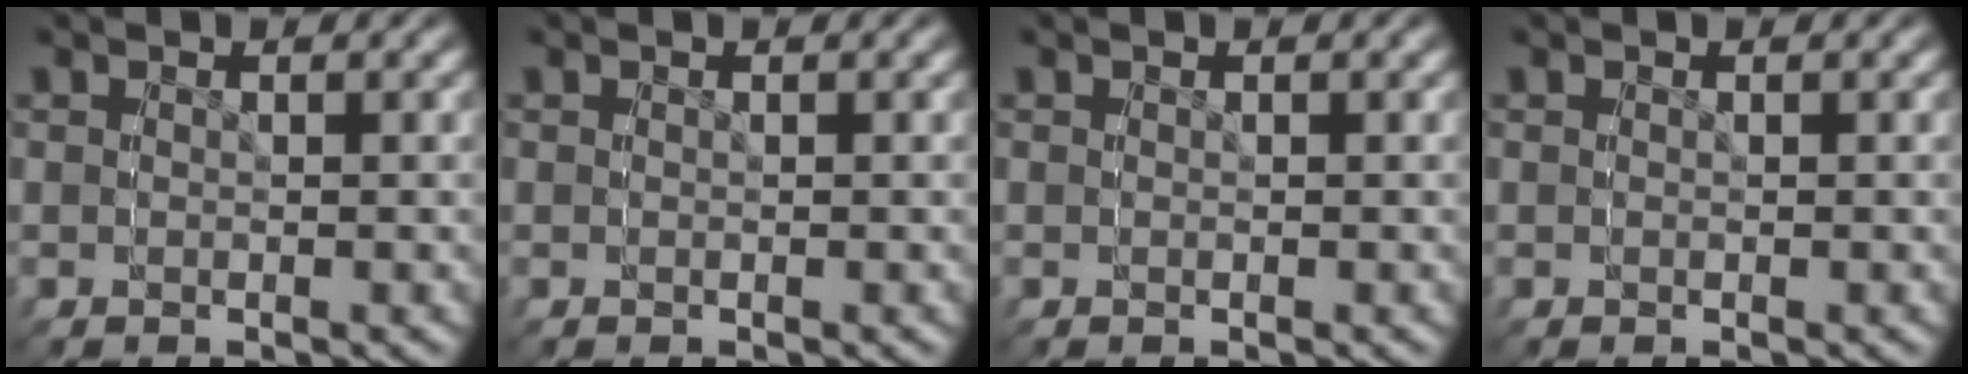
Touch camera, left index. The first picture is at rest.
{"total": 0.0}
{"total": 0.0}
{"total": 0.0}